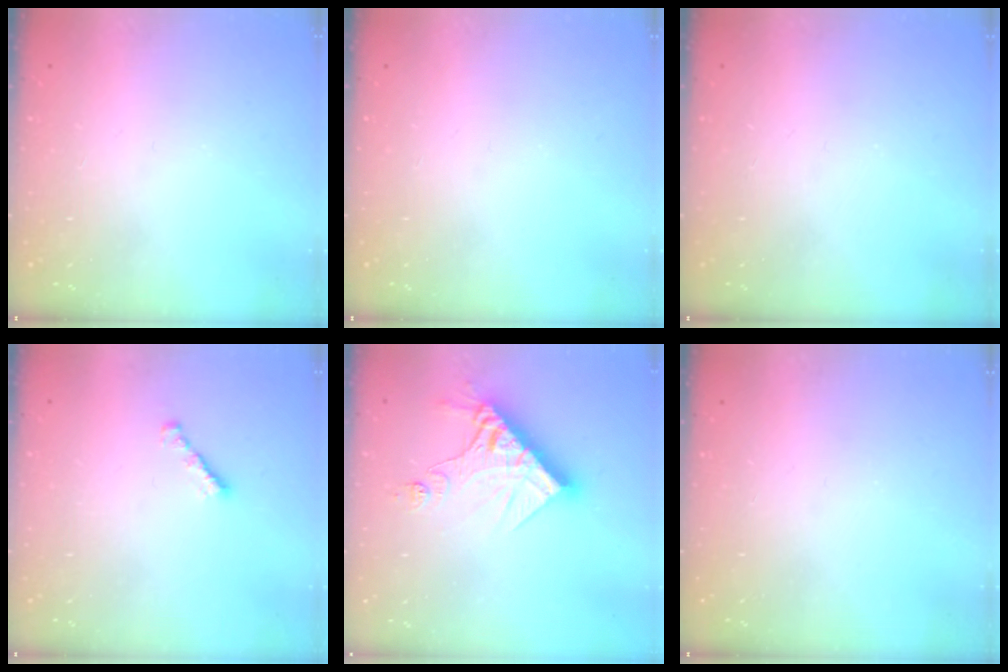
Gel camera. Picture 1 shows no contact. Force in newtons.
{"total": 0.0}
{"total": 0.0}
{"total": 1.6, "press": 1.5, "slide": 0.4}
{"total": 14.0, "press": 13.9, "slide": 1.7}
{"total": 0.0}